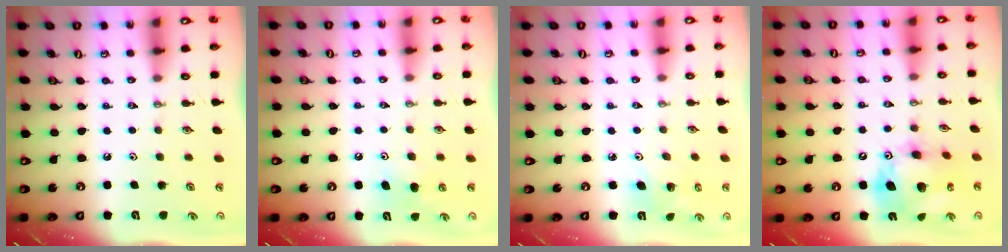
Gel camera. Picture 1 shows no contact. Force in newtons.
{"total": 5.9, "press": 5.8, "slide": 1.1}
{"total": 4.3, "press": 4.0, "slide": 1.6}
{"total": 15.7, "press": 15.7, "slide": 1.4}